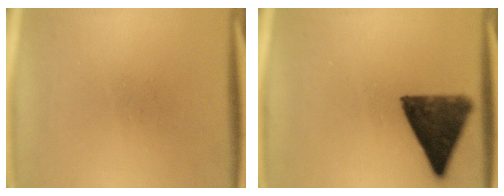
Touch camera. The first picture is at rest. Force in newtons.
{"total": 11.7}